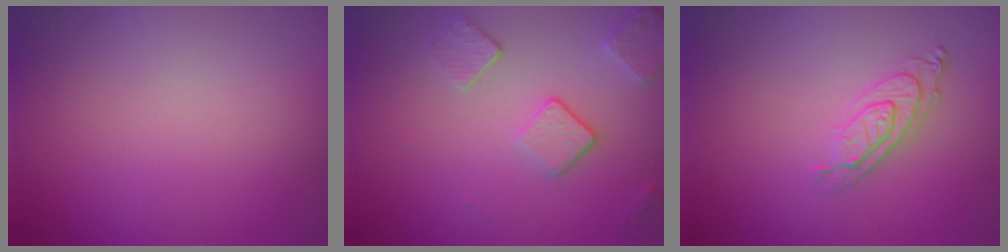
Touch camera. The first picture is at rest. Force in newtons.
{"total": 3.6, "press": 2.8, "slide": 2.2}
{"total": 2.9, "press": 2.0, "slide": 2.0}